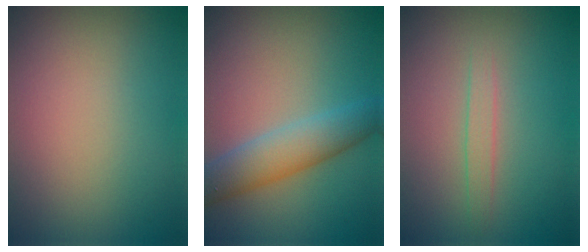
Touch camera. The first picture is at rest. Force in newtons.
{"total": 4.5, "press": 4.5, "slide": 0.0}
{"total": 1.3, "press": 1.3, "slide": 0.1}